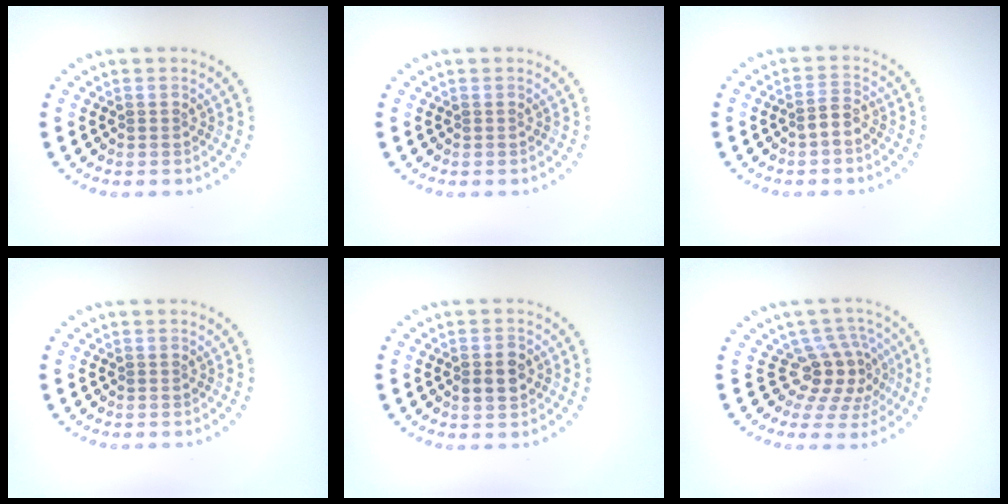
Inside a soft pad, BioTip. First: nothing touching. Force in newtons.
{"total": 0.0}
{"total": 1.4, "press": 1.2, "slide": 0.7}
{"total": 0.0}
{"total": 2.7, "press": 2.7, "slide": 0.1}
{"total": 4.0, "press": 2.8, "slide": 2.8}